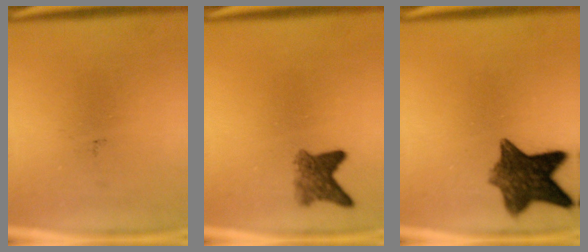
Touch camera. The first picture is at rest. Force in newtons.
{"total": 3.7}
{"total": 9.7}